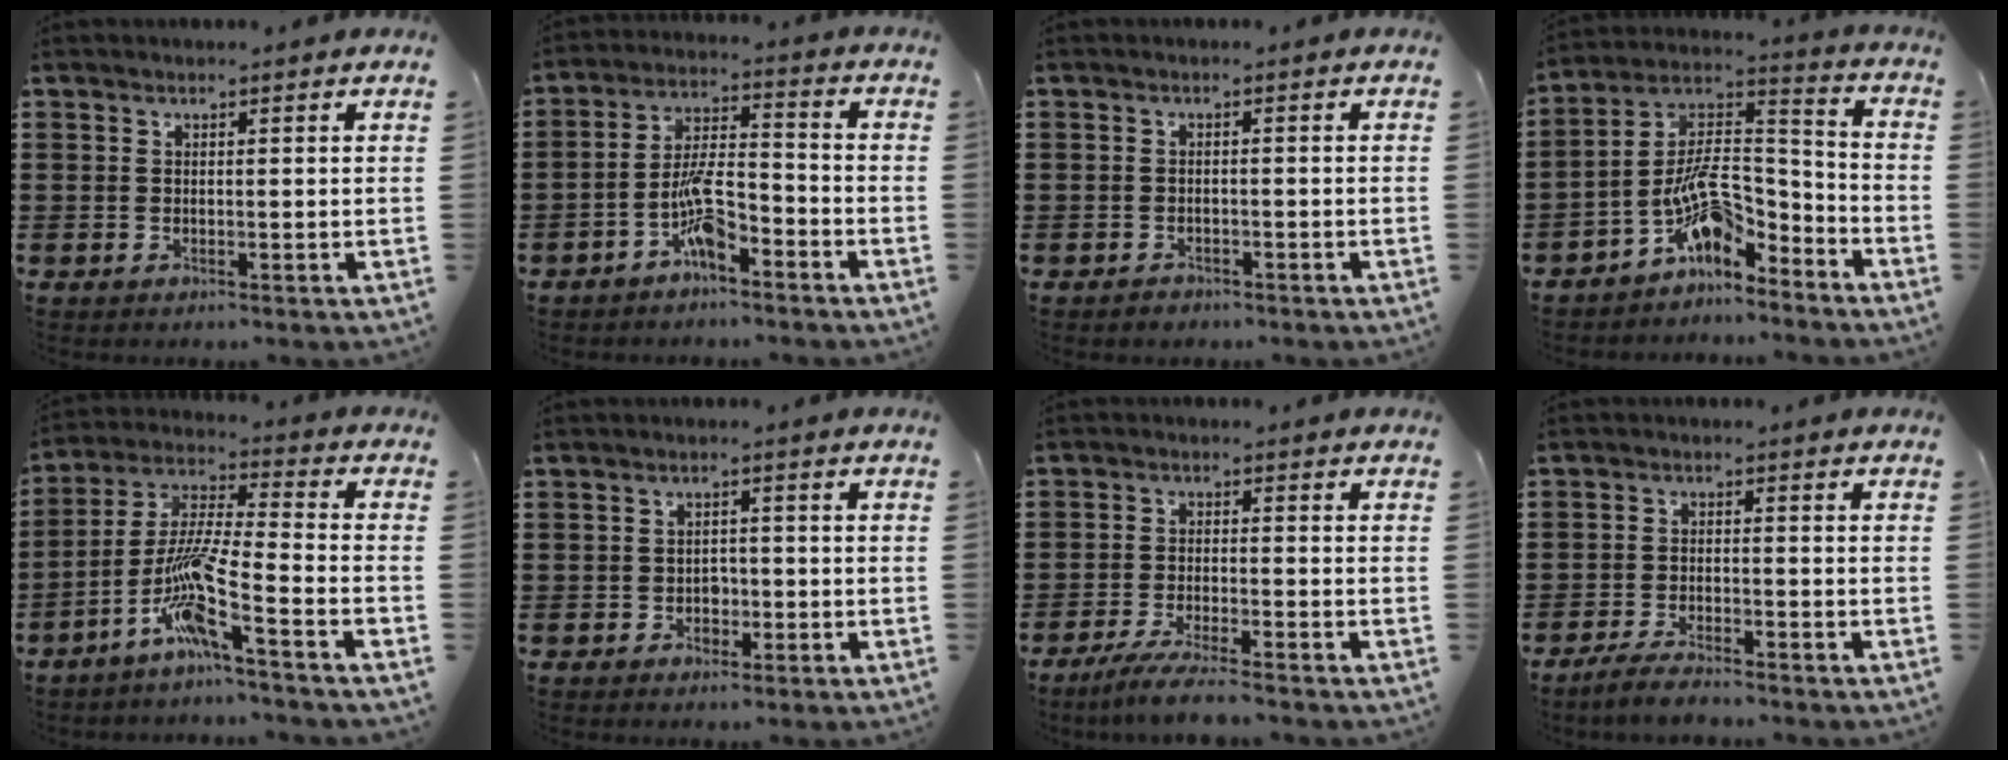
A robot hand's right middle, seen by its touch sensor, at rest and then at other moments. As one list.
[{"total": 7.0, "force": [-4.1, 2.0, 5.3], "torque": [-0.122, 0.002, -0.082]}, {"total": 1.0, "force": [-0.9, 0.4, 0.1], "torque": [-0.006, 0.000, -0.020]}, {"total": 10.0, "force": [-6.5, 4.1, 6.4], "torque": [-0.141, -0.003, -0.133]}, {"total": 10.7, "force": [-7.1, 0.1, 8.0], "torque": [-0.187, -0.027, -0.150]}, {"total": 1.9, "force": [-0.8, 1.5, 0.8], "torque": [-0.019, 0.002, -0.018]}, {"total": 4.5, "force": [-4.0, -0.2, 2.1], "torque": [-0.048, -0.015, -0.077]}, {"total": 3.1, "force": [-3.0, 0.2, 1.0], "torque": [-0.027, 0.001, -0.063]}]